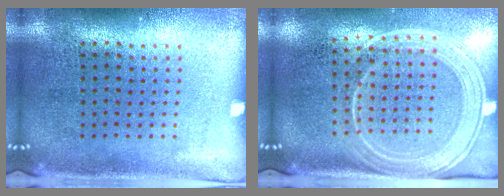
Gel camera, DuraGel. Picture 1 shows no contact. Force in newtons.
{"total": 2.1, "press": 1.8, "slide": 1.1}